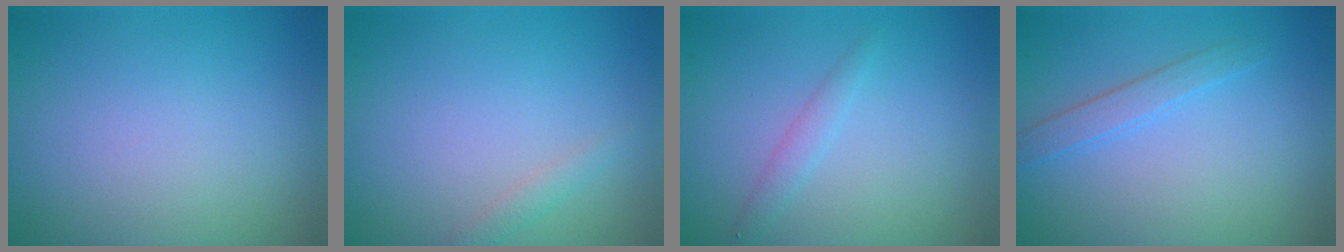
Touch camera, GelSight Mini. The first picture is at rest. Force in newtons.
{"total": 1.0, "press": 1.0, "slide": 0.1}
{"total": 1.3, "press": 1.3, "slide": 0.1}
{"total": 1.7, "press": 1.7, "slide": 0.1}